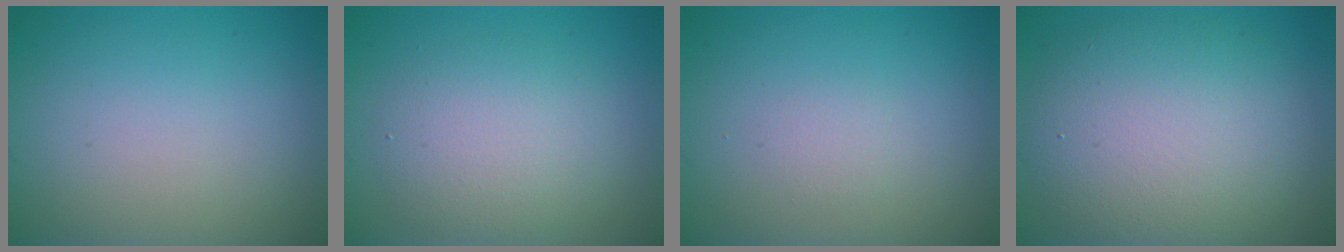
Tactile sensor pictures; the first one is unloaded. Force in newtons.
{"total": 4.1, "press": 4.1, "slide": 0.3}
{"total": 0.7, "press": 0.7, "slide": 0.1}
{"total": 8.8, "press": 8.8, "slide": 0.7}